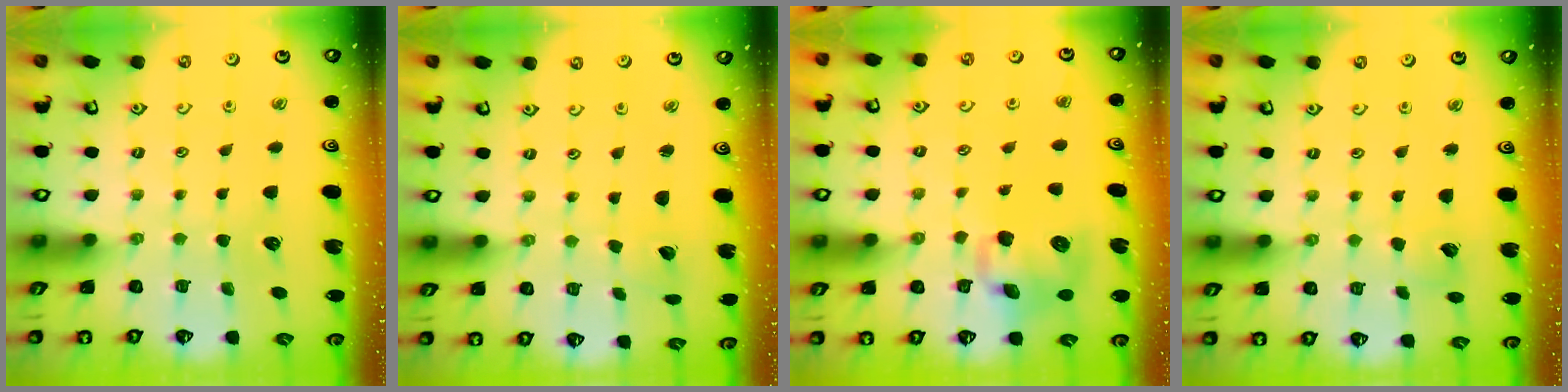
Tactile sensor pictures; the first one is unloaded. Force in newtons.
{"total": 1.0, "press": 1.0, "slide": 0.1}
{"total": 9.4, "press": 9.3, "slide": 1.8}
{"total": 3.3, "press": 3.3, "slide": 0.3}